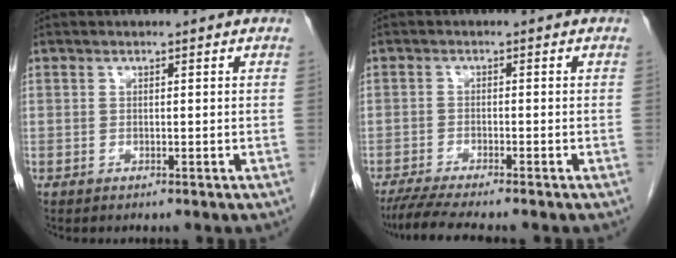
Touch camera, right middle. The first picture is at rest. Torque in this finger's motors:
{"motor_torque": [0.62, -0.43, 0.04, 0.01]}